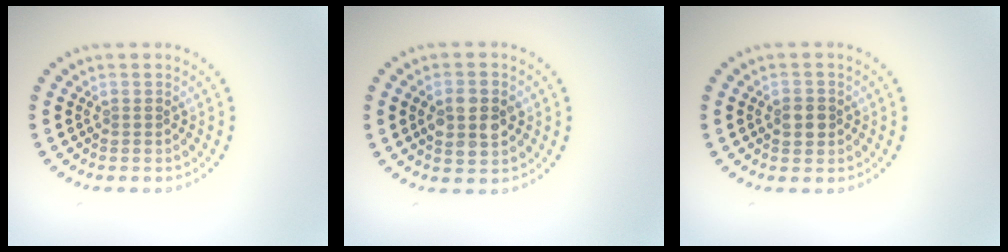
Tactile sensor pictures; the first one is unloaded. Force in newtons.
{"total": 3.5, "press": 3.5, "slide": 0.1}
{"total": 1.9, "press": 1.8, "slide": 0.4}